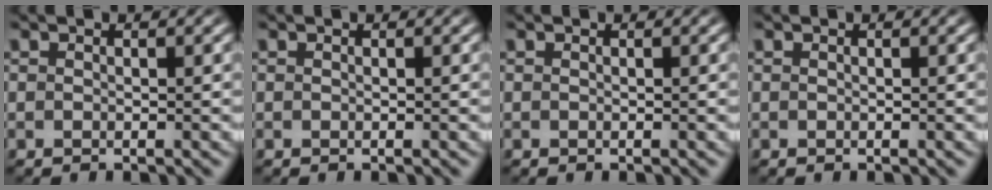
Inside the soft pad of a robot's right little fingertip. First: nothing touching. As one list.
[{"total": 0.0}, {"total": 0.0}, {"total": 0.0}]